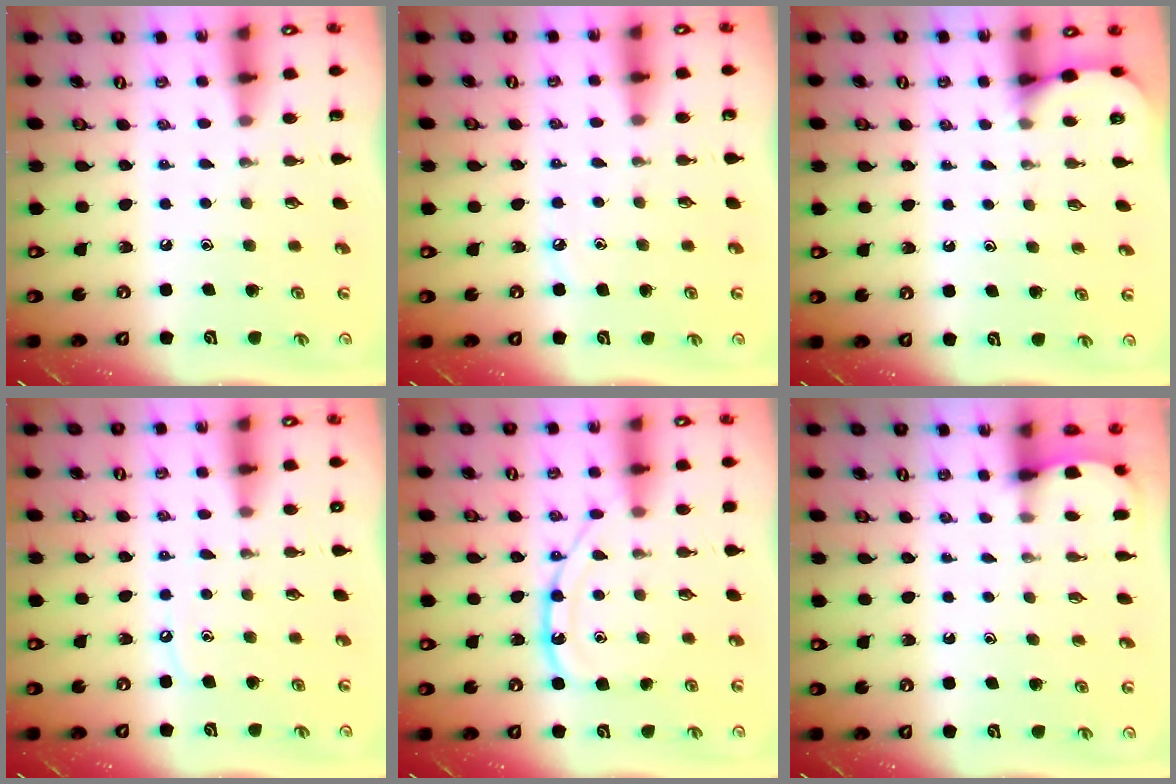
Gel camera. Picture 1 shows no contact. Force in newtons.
{"total": 3.1, "press": 3.1, "slide": 0.4}
{"total": 3.5, "press": 3.4, "slide": 0.3}
{"total": 5.8, "press": 5.8, "slide": 0.8}
{"total": 13.4, "press": 13.3, "slide": 1.1}
{"total": 1.3, "press": 1.3, "slide": 0.1}